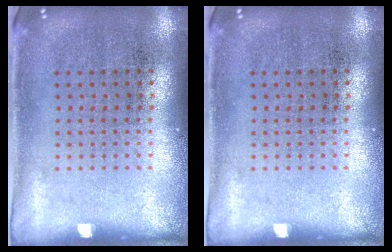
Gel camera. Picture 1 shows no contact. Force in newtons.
{"total": 0.0}